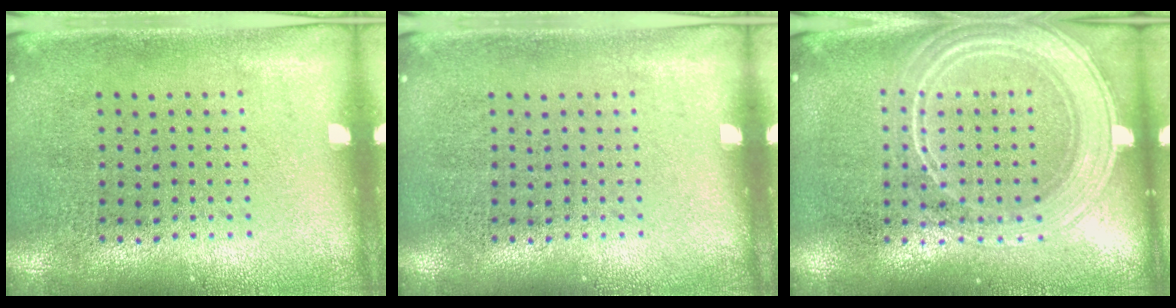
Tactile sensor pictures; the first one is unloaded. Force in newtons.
{"total": 0.0}
{"total": 2.2, "press": 2.1, "slide": 0.4}